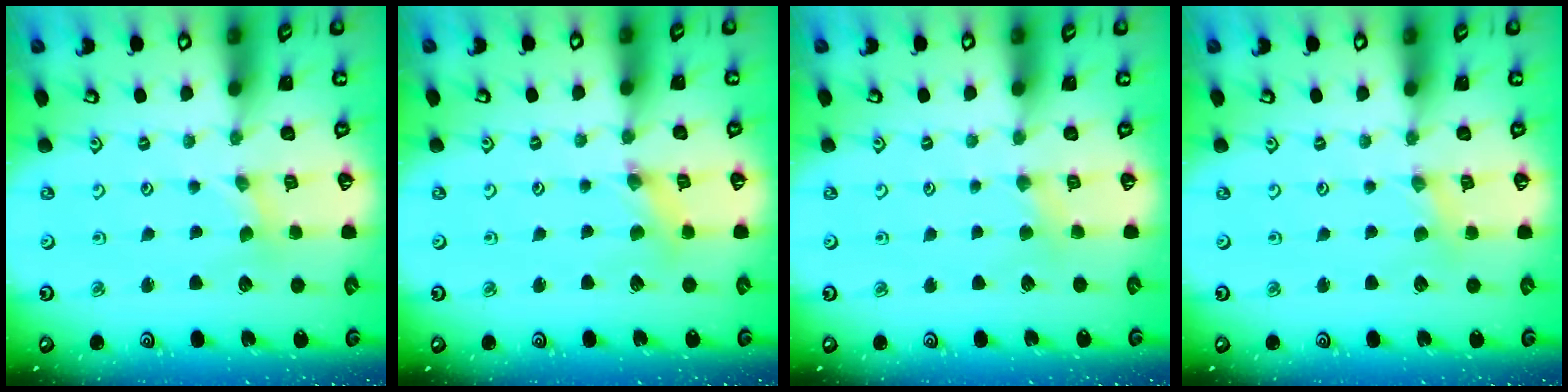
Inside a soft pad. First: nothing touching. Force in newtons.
{"total": 1.8, "press": 1.8, "slide": 0.3}
{"total": 2.7, "press": 2.7, "slide": 0.5}
{"total": 1.2, "press": 1.2, "slide": 0.3}